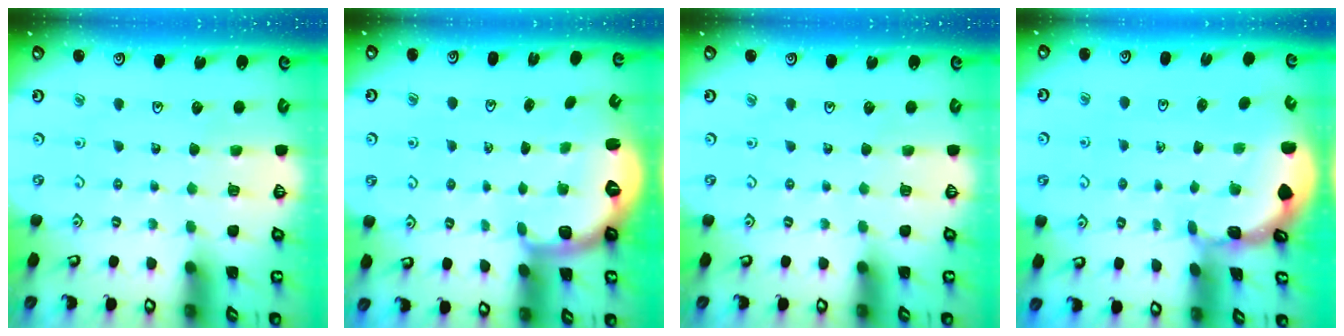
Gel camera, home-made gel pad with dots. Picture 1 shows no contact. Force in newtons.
{"total": 2.7, "press": 1.7, "slide": 2.1}
{"total": 0.0}
{"total": 1.0, "press": 1.0, "slide": 0.2}